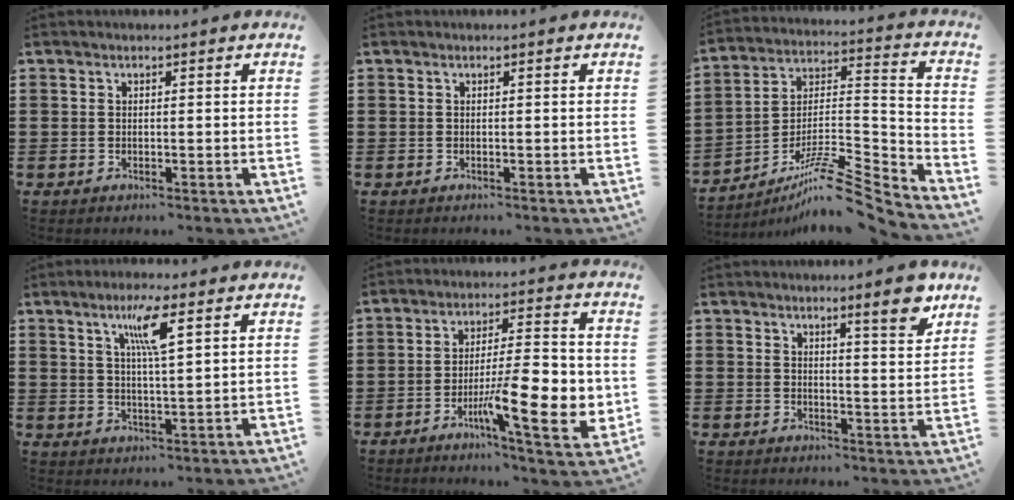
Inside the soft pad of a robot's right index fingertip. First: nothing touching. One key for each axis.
{"total": 0.0}
{"total": 10.4, "fx": -8.2, "fy": 1.3, "fz": 6.2, "tx": -0.103, "ty": 0.011, "tz": -0.161}
{"total": 6.2, "fx": 3.1, "fy": 0.4, "fz": 5.3, "tx": -0.113, "ty": 0.006, "tz": 0.049}
{"total": 12.6, "fx": -3.2, "fy": 3.1, "fz": 11.9, "tx": -0.184, "ty": -0.013, "tz": -0.057}
{"total": 5.8, "fx": 4.5, "fy": 0.4, "fz": 3.6, "tx": -0.058, "ty": -0.015, "tz": 0.073}